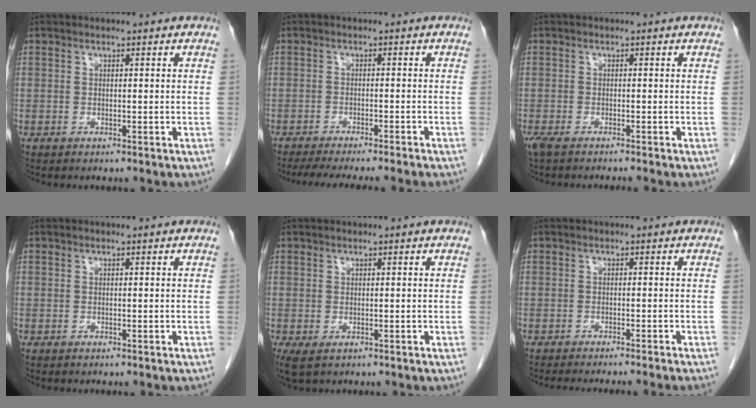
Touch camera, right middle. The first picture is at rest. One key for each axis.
{"total": 11.0, "fx": -9.4, "fy": -0.2, "fz": 5.6, "tx": -0.058, "ty": -0.016, "tz": -0.134}
{"total": 4.0, "fx": -3.4, "fy": 0.1, "fz": 2.2, "tx": -0.031, "ty": -0.009, "tz": -0.057}
{"total": 0.0}
{"total": 3.2, "fx": -1.4, "fy": 1.9, "fz": 2.2, "tx": -0.047, "ty": -0.012, "tz": -0.015}
{"total": 8.9, "fx": -8.0, "fy": -0.7, "fz": 3.9, "tx": -0.025, "ty": -0.021, "tz": -0.105}